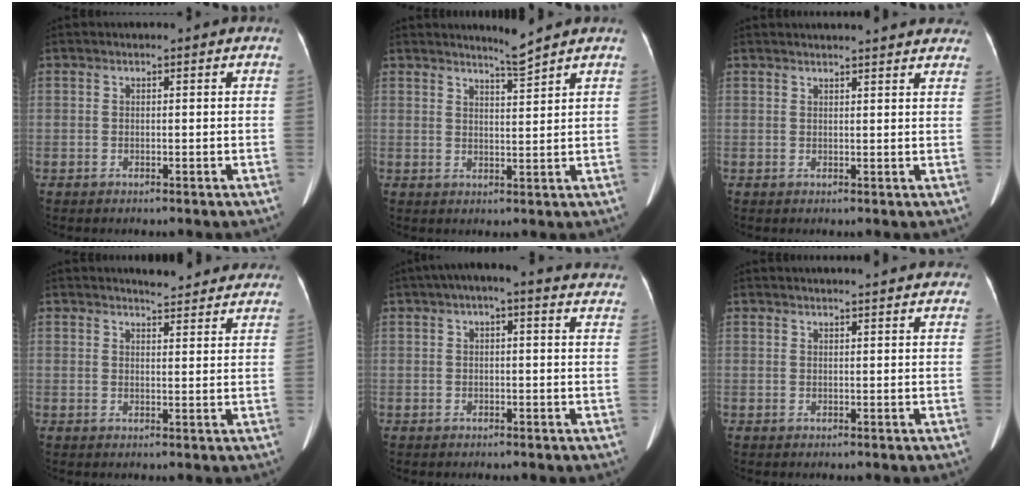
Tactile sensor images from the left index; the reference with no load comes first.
{"total": 2.7, "force": [2.4, -1.2, 0.3], "torque": [-0.017, -0.015, 0.051]}
{"total": 14.2, "force": [13.4, 2.0, 4.3], "torque": [-0.043, 0.016, 0.150]}
{"total": 8.5, "force": [8.1, 1.6, 2.0], "torque": [-0.016, -0.002, 0.084]}
{"total": 11.3, "force": [9.1, 2.8, 6.2], "torque": [-0.077, 0.033, 0.097]}
{"total": 10.9, "force": [10.2, 1.5, 3.5], "torque": [-0.035, 0.019, 0.110]}